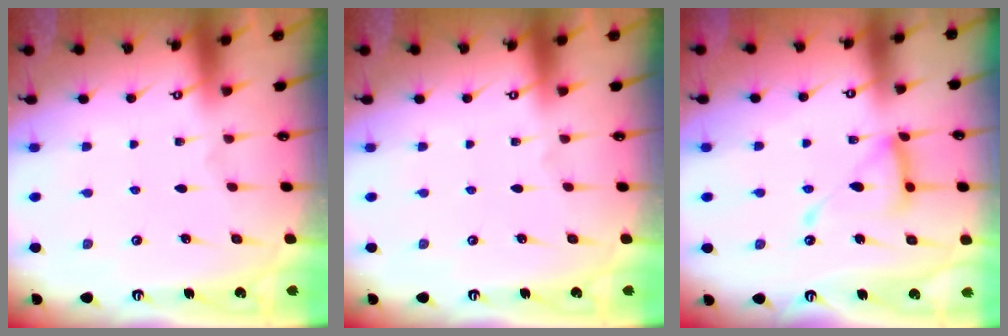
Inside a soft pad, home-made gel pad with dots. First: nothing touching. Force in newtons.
{"total": 0.0}
{"total": 13.2, "press": 13.1, "slide": 1.2}